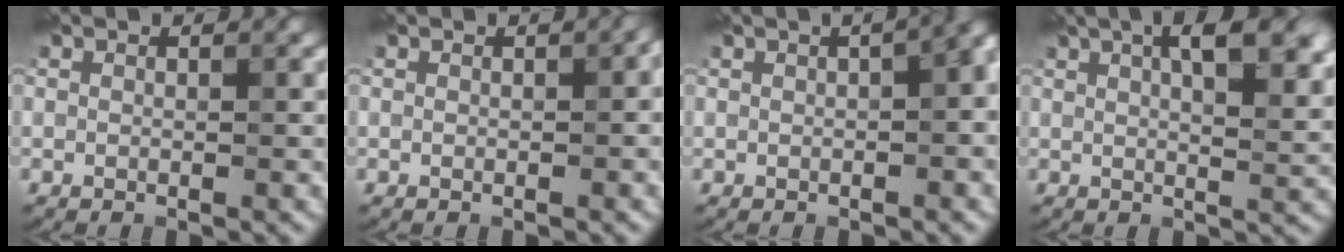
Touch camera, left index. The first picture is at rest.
{"total": 0.8, "force": [0.0, 0.3, 0.7], "torque": [-0.010, 0.002, 0.004]}
{"total": 6.6, "force": [0.9, 3.0, 5.9], "torque": [-0.021, 0.026, 0.000]}
{"total": 10.5, "force": [4.3, 4.3, 8.6], "torque": [-0.090, 0.036, 0.046]}